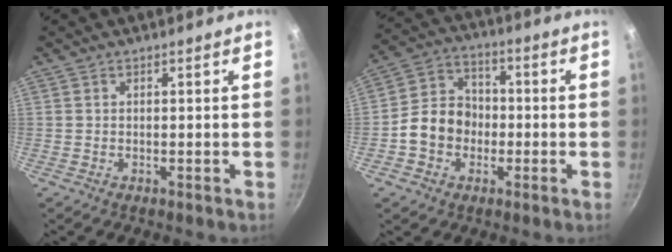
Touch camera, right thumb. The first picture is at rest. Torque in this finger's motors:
{"motor_torque": [0.94, 1.35, 0.68, -1.03, 0.02]}